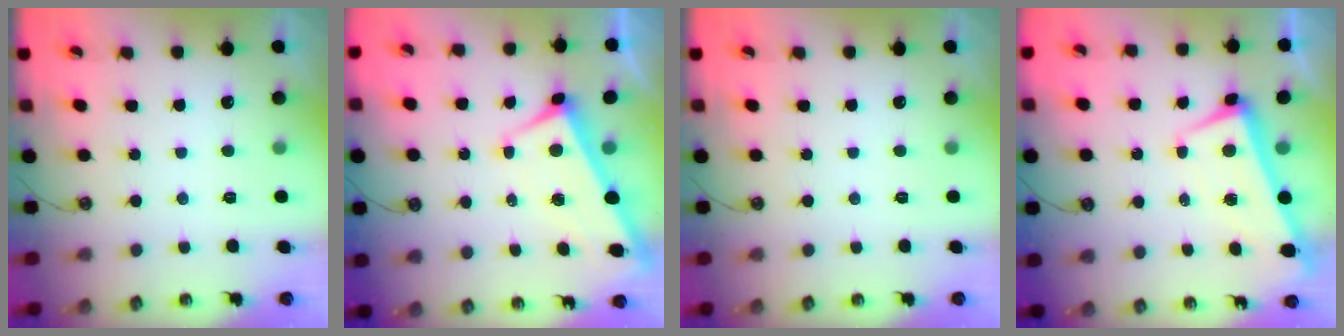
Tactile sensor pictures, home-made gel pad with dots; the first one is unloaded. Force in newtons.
{"total": 2.9, "press": 2.8, "slide": 0.9}
{"total": 0.0}
{"total": 2.1, "press": 2.0, "slide": 0.6}